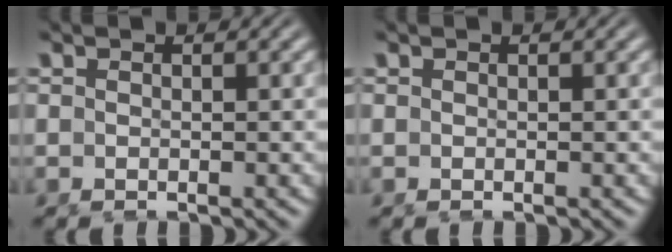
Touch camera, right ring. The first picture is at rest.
{"total": 0.0}